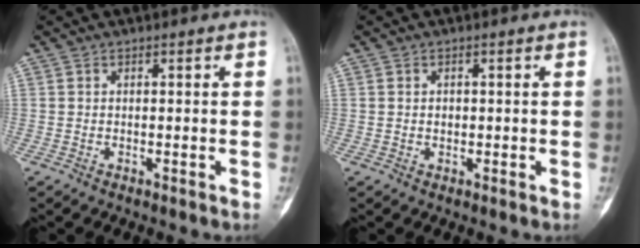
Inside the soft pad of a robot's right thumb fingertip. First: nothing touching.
{"total": 1.1, "force": [0.0, 1.0, 0.5], "torque": [-0.007, 0.003, 0.000]}